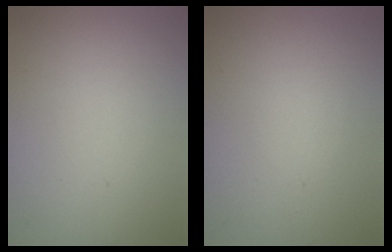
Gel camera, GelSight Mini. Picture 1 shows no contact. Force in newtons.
{"total": 0.7, "press": 0.7, "slide": 0.0}